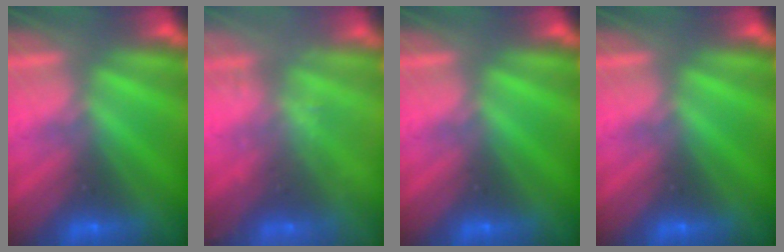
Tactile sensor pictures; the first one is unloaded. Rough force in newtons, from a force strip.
{"total": 2.2}
{"total": 0.0}
{"total": 0.0}